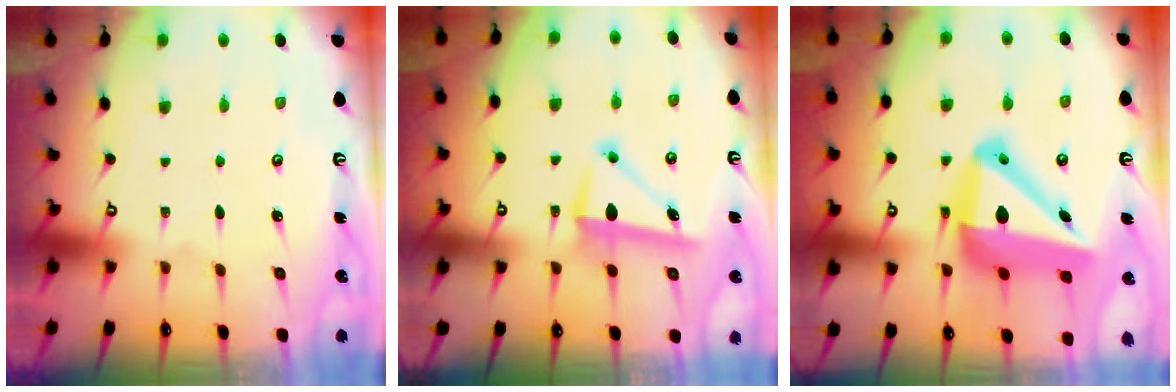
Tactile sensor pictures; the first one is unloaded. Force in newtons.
{"total": 8.9, "press": 8.6, "slide": 2.2}
{"total": 19.5, "press": 19.2, "slide": 3.2}